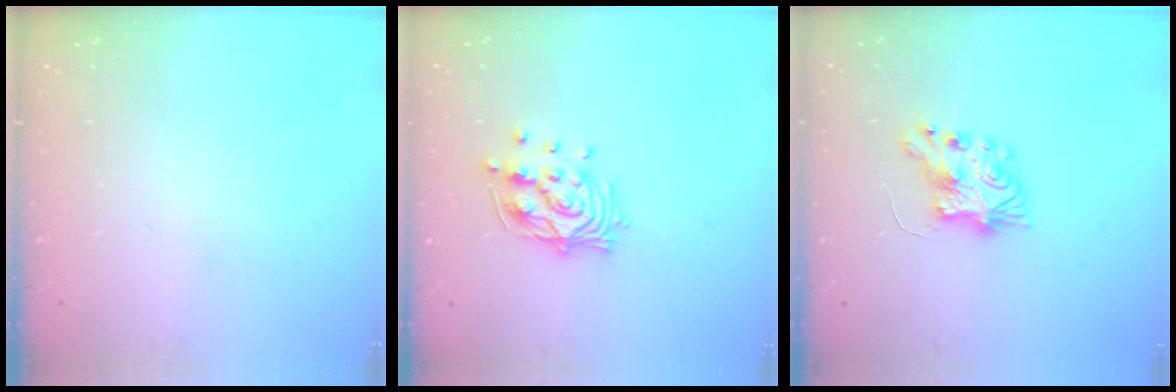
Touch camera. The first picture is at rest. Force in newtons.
{"total": 12.7, "press": 12.7, "slide": 1.3}
{"total": 7.8, "press": 7.7, "slide": 0.4}